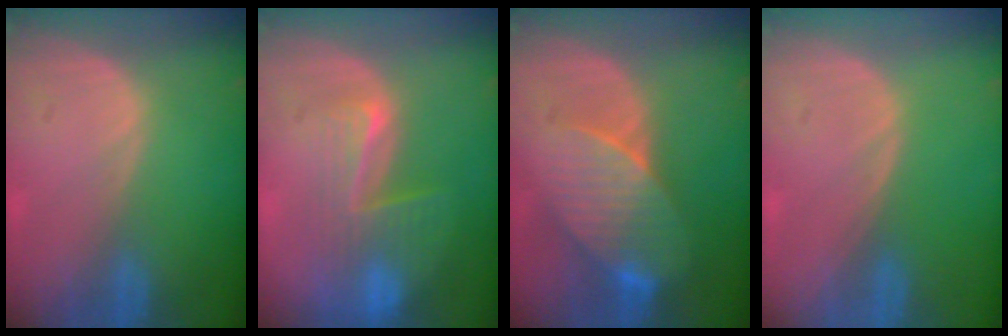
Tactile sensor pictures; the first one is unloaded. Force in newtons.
{"total": 8.4, "press": 7.2, "slide": 4.3}
{"total": 8.2, "press": 7.9, "slide": 2.2}
{"total": 0.0}